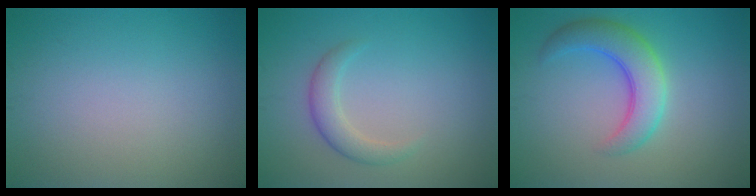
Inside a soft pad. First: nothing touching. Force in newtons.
{"total": 2.2, "press": 2.2, "slide": 0.1}
{"total": 5.0, "press": 5.0, "slide": 0.2}